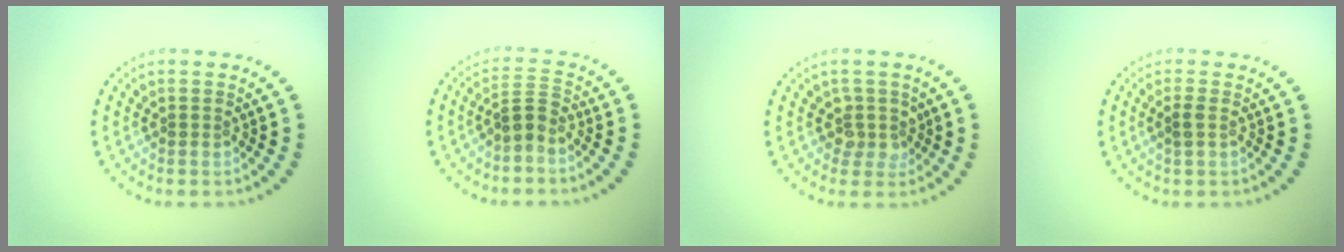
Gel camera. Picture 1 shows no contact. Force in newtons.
{"total": 2.3, "press": 1.7, "slide": 1.6}
{"total": 2.1, "press": 1.7, "slide": 1.3}
{"total": 0.8, "press": 0.8, "slide": 0.3}